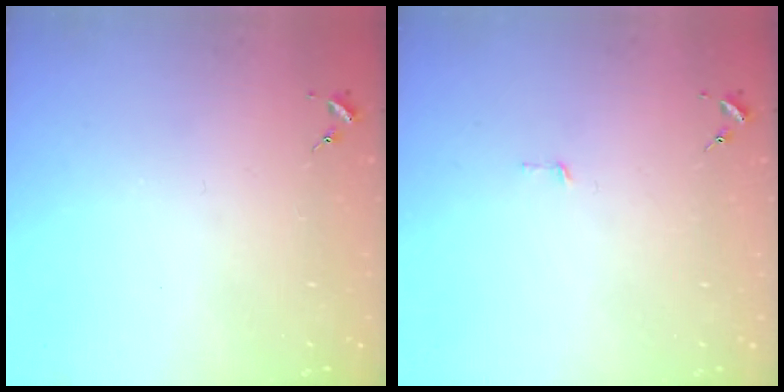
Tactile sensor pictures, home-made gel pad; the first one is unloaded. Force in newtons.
{"total": 2.4, "press": 2.4, "slide": 0.2}